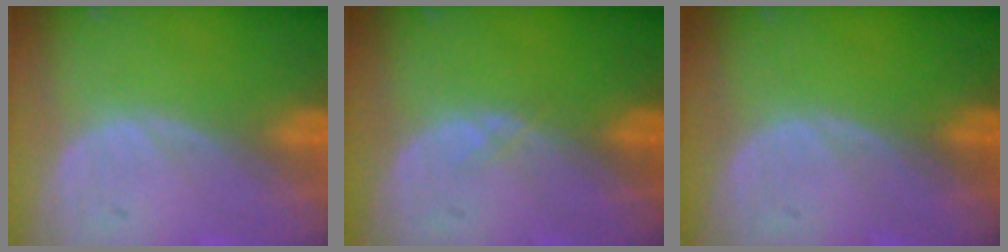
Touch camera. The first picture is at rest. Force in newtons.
{"total": 0.6, "press": 0.5, "slide": 0.2}
{"total": 0.0}